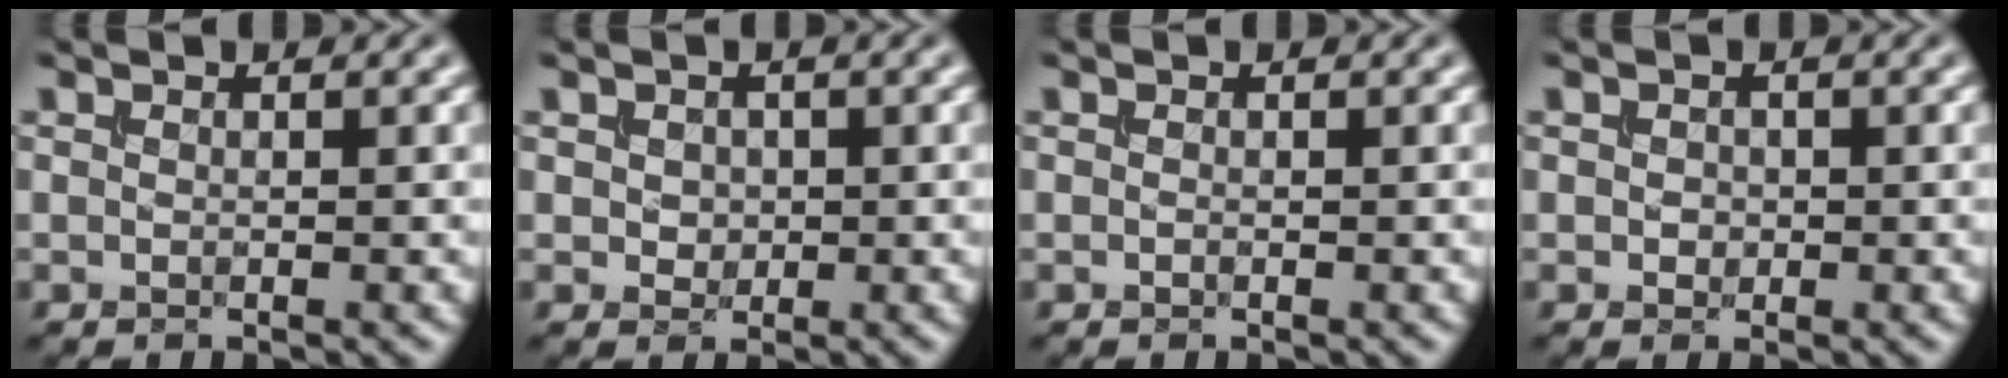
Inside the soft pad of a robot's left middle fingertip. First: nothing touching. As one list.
[{"total": 1.2, "force": [0.1, 1.0, 0.6], "torque": [-0.016, 0.001, 0.001]}, {"total": 0.0}, {"total": 0.7, "force": [-0.1, 0.7, 0.3], "torque": [-0.007, -0.001, -0.005]}]